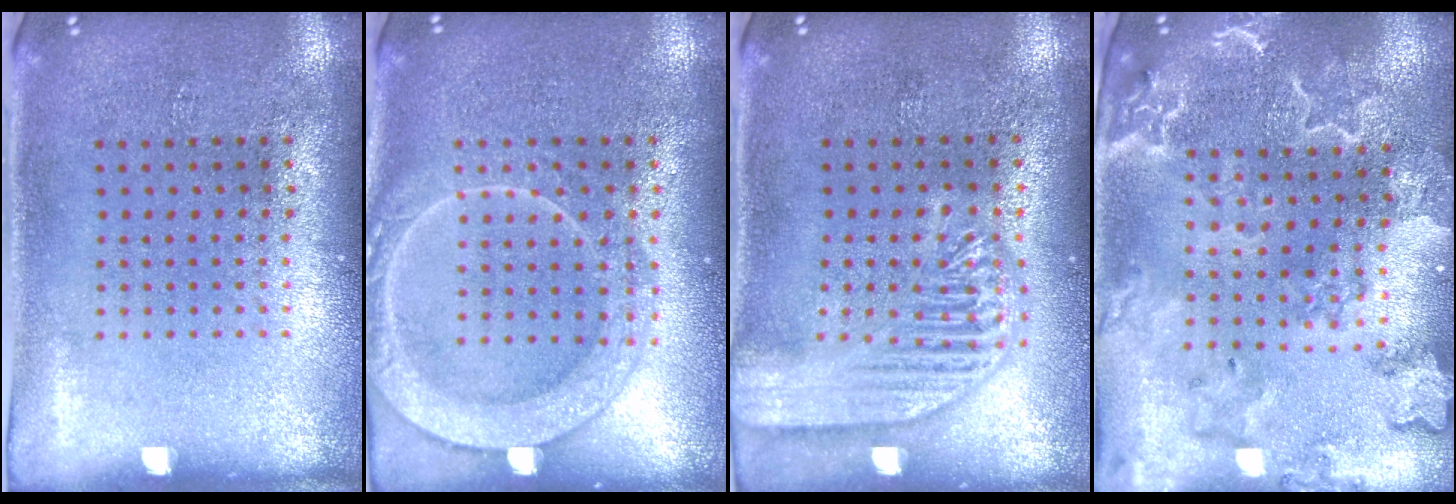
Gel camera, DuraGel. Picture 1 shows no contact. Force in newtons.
{"total": 3.4, "press": 3.3, "slide": 0.5}
{"total": 2.4, "press": 2.4, "slide": 0.3}
{"total": 3.1, "press": 2.8, "slide": 1.3}